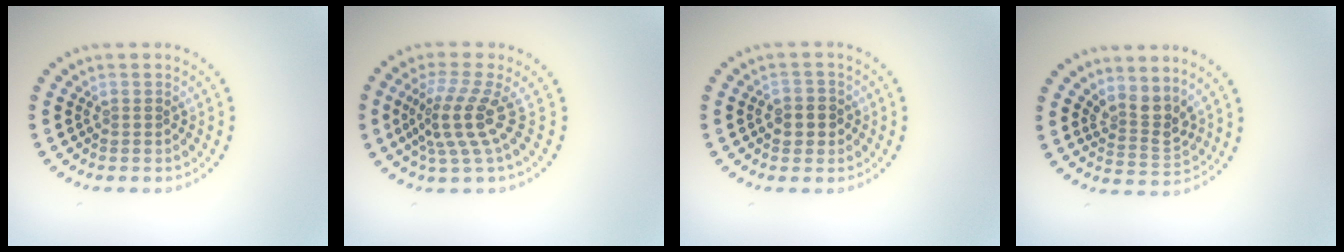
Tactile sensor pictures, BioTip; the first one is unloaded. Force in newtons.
{"total": 3.9, "press": 2.6, "slide": 2.9}
{"total": 2.3, "press": 2.1, "slide": 0.8}
{"total": 2.7, "press": 2.0, "slide": 1.9}